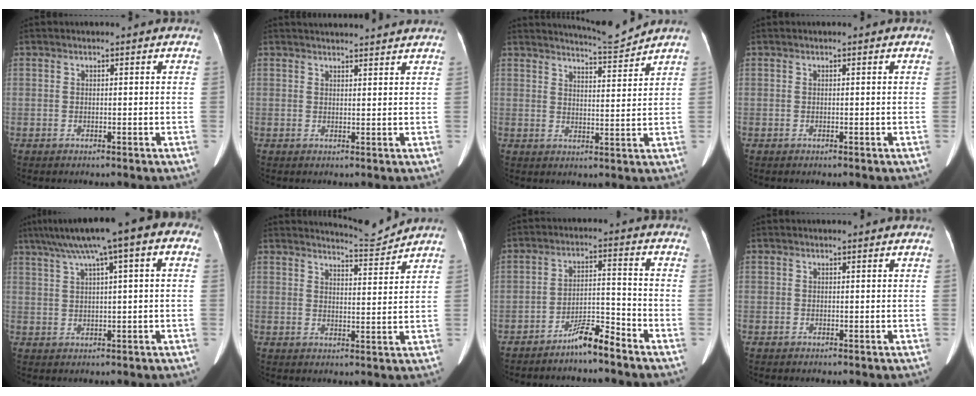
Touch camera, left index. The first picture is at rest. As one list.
[{"total": 10.2, "force": [9.8, 0.5, 3.0], "torque": [-0.033, 0.026, 0.113]}, {"total": 5.7, "force": [5.6, -1.2, 0.3], "torque": [-0.017, -0.018, 0.089]}, {"total": 0.0}, {"total": 12.1, "force": [5.5, 1.7, 10.6], "torque": [-0.166, 0.052, 0.079]}, {"total": 4.6, "force": [4.5, -1.0, -0.6], "torque": [-0.003, -0.023, 0.071]}, {"total": 5.7, "force": [-5.0, 0.2, 2.7], "torque": [-0.048, -0.007, -0.092]}, {"total": 0.6, "force": [-0.4, 0.4, -0.2], "torque": [0.009, 0.006, -0.009]}]